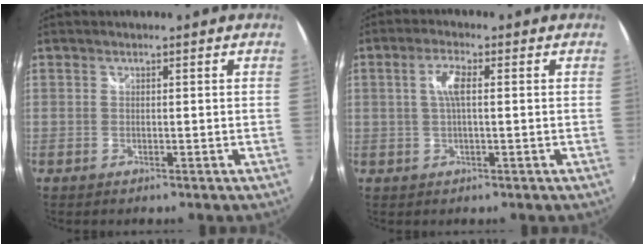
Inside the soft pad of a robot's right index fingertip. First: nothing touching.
{"total": 4.0, "force": [0.5, 0.8, 3.8], "torque": [-0.075, 0.005, 0.009]}